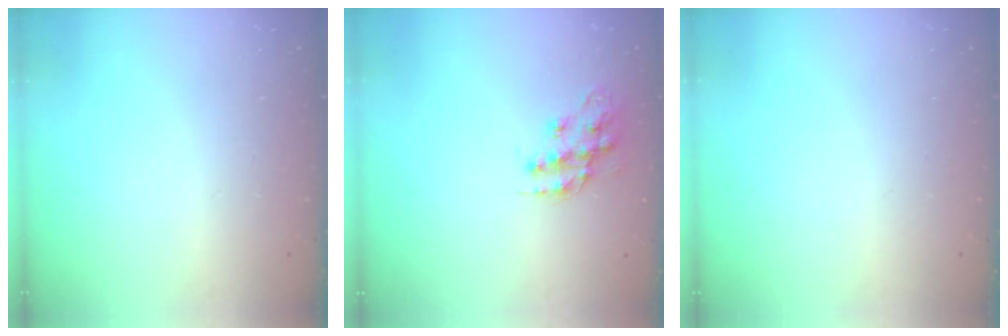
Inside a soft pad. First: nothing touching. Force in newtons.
{"total": 12.5, "press": 12.5, "slide": 0.9}
{"total": 0.0}